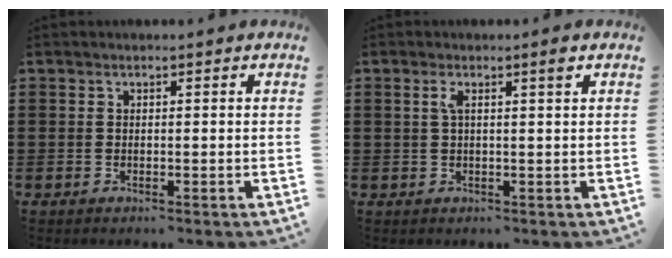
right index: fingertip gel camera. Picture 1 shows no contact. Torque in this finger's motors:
{"motor_torque": [0.17, -0.01, 0.07, 0.01]}